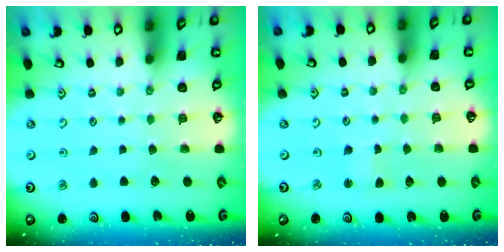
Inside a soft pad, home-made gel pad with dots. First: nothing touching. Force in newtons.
{"total": 2.2, "press": 2.2, "slide": 0.2}